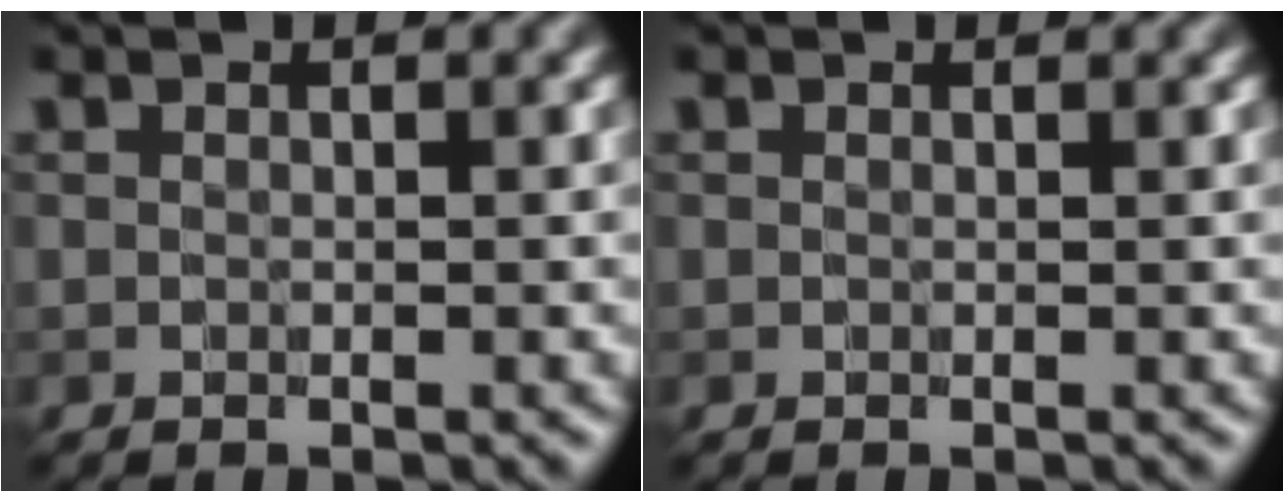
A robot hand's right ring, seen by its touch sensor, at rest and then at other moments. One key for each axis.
{"total": 0.0}